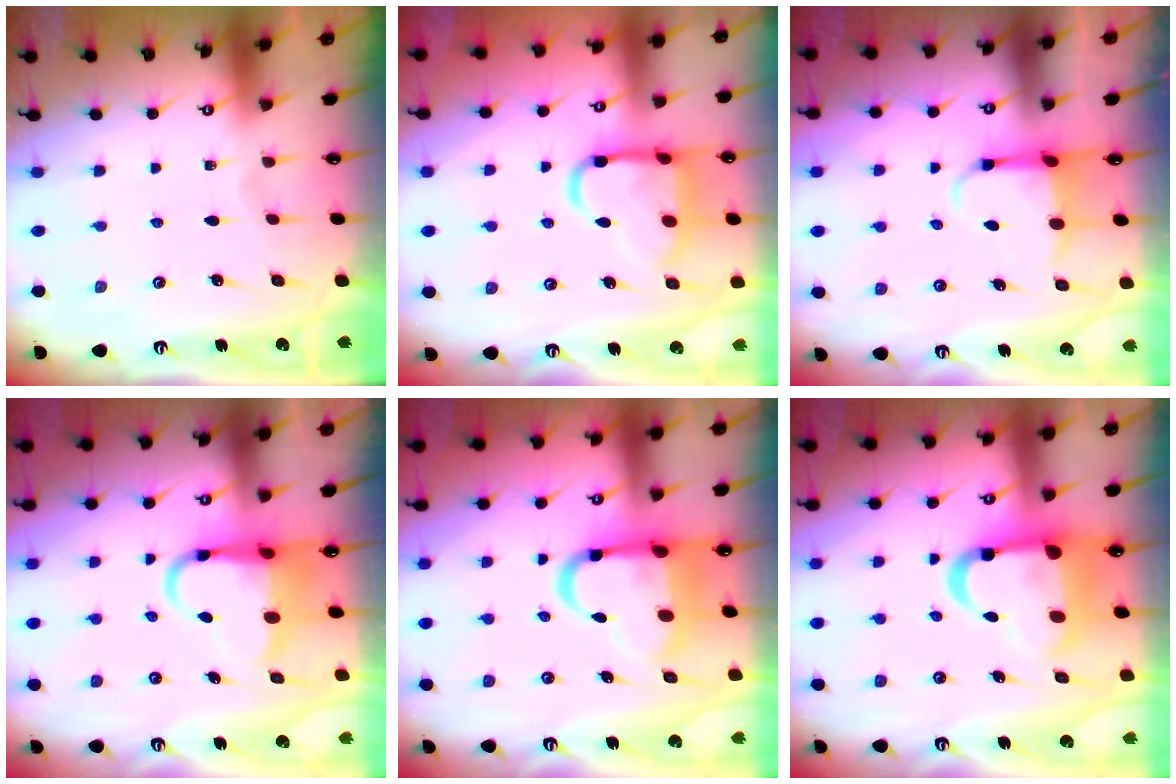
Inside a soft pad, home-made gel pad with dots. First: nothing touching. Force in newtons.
{"total": 14.4, "press": 14.3, "slide": 1.6}
{"total": 3.9, "press": 3.8, "slide": 1.1}
{"total": 7.6, "press": 7.4, "slide": 1.7}
{"total": 13.7, "press": 13.5, "slide": 2.6}
{"total": 15.1, "press": 14.9, "slide": 2.5}